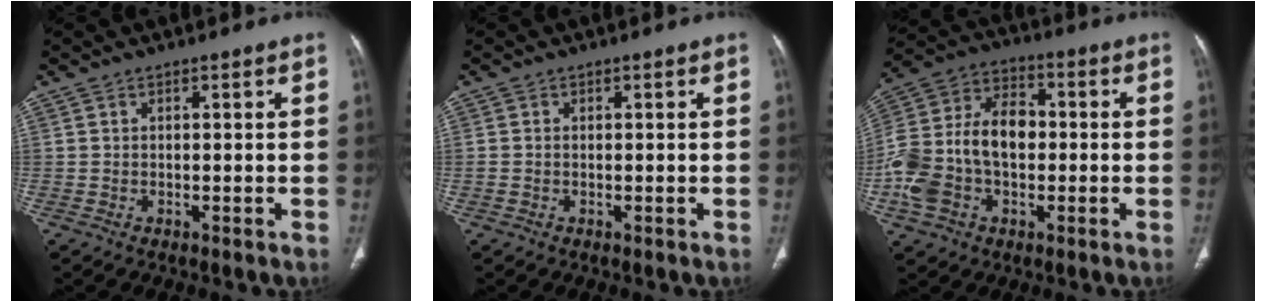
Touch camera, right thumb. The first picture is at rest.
{"total": 0.7, "force": [-0.1, 0.6, 0.5], "torque": [-0.016, 0.004, 0.002]}
{"total": 17.3, "force": [-1.9, 11.6, 12.6], "torque": [-0.249, 0.039, -0.036]}